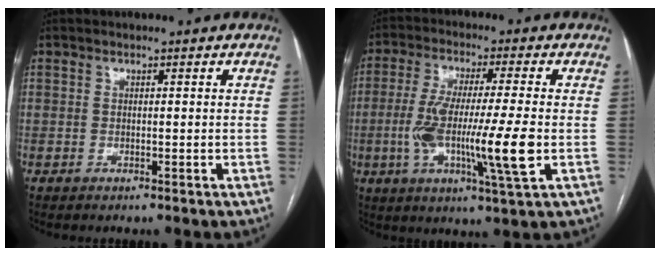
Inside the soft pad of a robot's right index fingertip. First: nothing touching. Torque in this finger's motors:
{"motor_torque": [1.55, -0.17, 0.78, 0.21]}